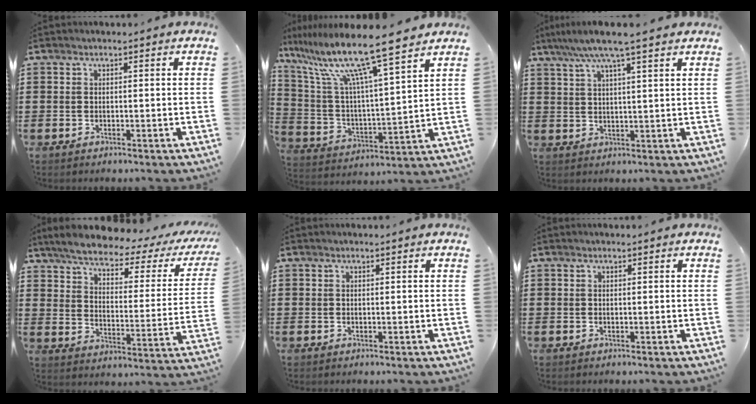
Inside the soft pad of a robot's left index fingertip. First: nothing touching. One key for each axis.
{"total": 12.7, "fx": 10.0, "fy": 0.3, "fz": 7.7, "tx": -0.180, "ty": -0.066, "tz": 0.165}
{"total": 6.3, "fx": 4.8, "fy": 0.0, "fz": 4.0, "tx": -0.092, "ty": -0.009, "tz": 0.083}
{"total": 5.5, "fx": 4.4, "fy": 1.1, "fz": 3.1, "tx": -0.082, "ty": -0.026, "tz": 0.071}
{"total": 0.0}
{"total": 0.0}